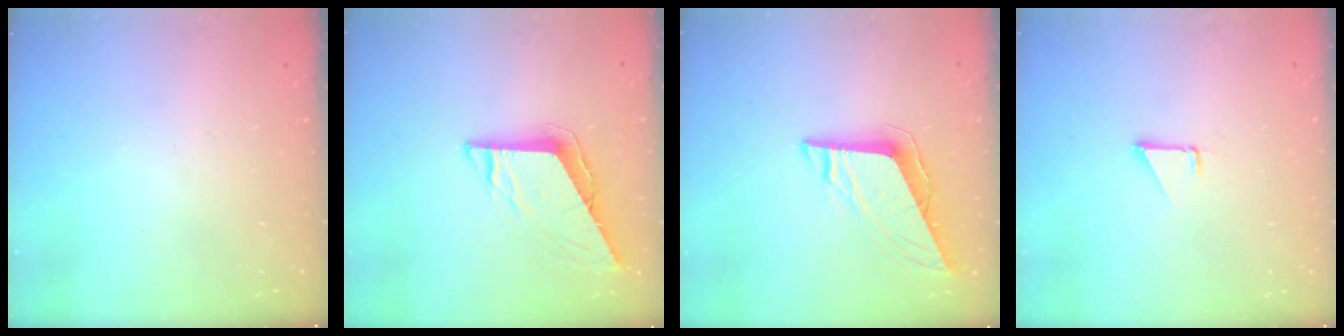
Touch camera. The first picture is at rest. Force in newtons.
{"total": 7.6, "press": 7.6, "slide": 0.3}
{"total": 8.8, "press": 8.7, "slide": 1.4}
{"total": 1.4, "press": 1.3, "slide": 0.1}